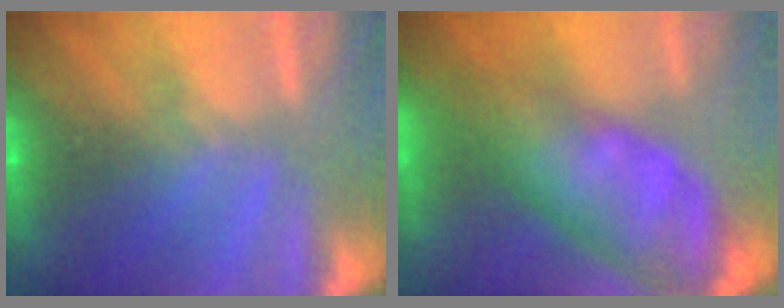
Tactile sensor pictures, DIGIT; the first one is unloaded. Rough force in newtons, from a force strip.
{"total": 10.7}